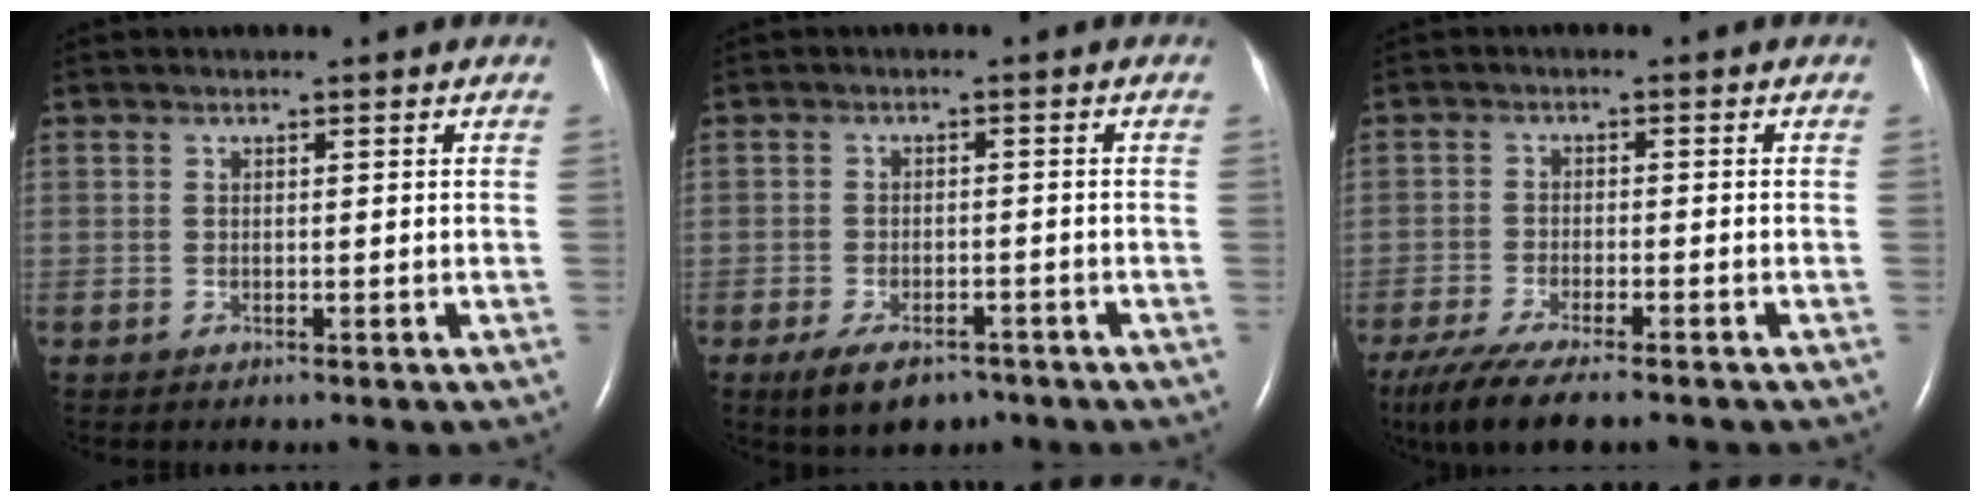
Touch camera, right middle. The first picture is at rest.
{"total": 6.3, "force": [-4.4, 2.8, 3.5], "torque": [-0.064, -0.005, -0.069]}
{"total": 10.8, "force": [-8.5, 1.6, 6.5], "torque": [-0.111, -0.026, -0.139]}